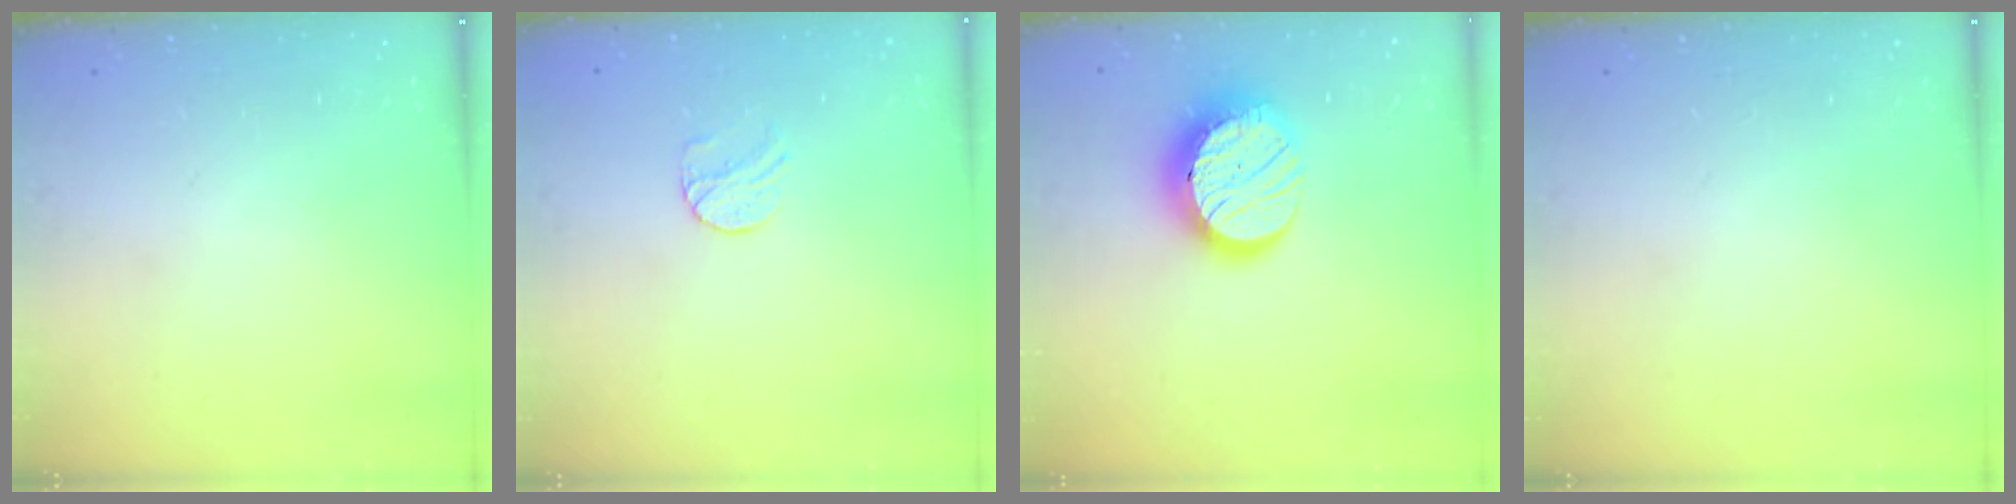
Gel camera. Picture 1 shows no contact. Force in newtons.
{"total": 7.2, "press": 7.2, "slide": 0.7}
{"total": 14.6, "press": 14.6, "slide": 0.7}
{"total": 0.0}